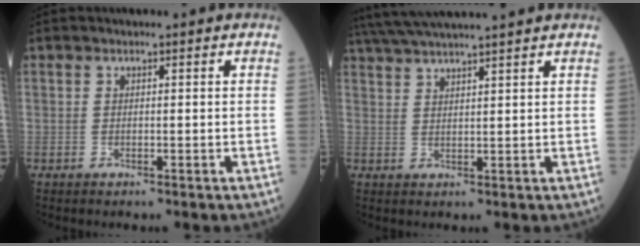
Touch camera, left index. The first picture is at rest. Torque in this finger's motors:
{"motor_torque": [0.55, -1.59, 0.09, 0.10]}